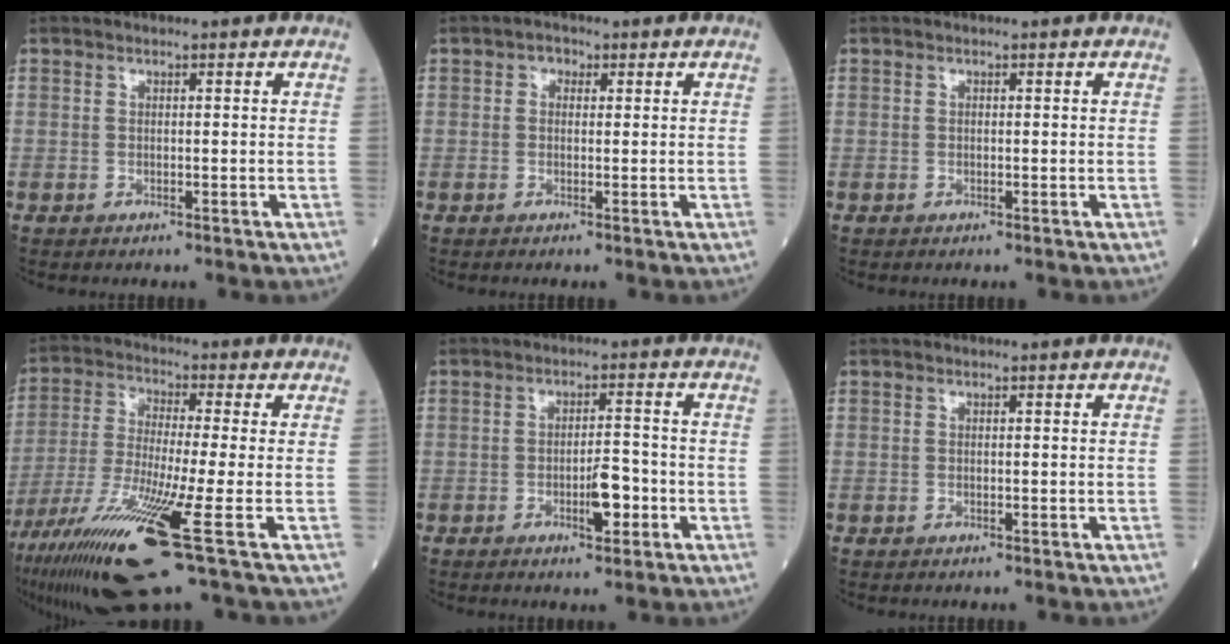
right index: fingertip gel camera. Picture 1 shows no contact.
{"total": 1.3, "force": [0.3, 1.1, 0.7], "torque": [-0.010, 0.008, -0.003]}
{"total": 0.0}
{"total": 16.7, "force": [-8.3, -0.2, 14.5], "torque": [-0.286, -0.050, -0.152]}
{"total": 4.6, "force": [-1.7, 1.3, 4.1], "torque": [-0.061, 0.004, -0.024]}
{"total": 0.0}